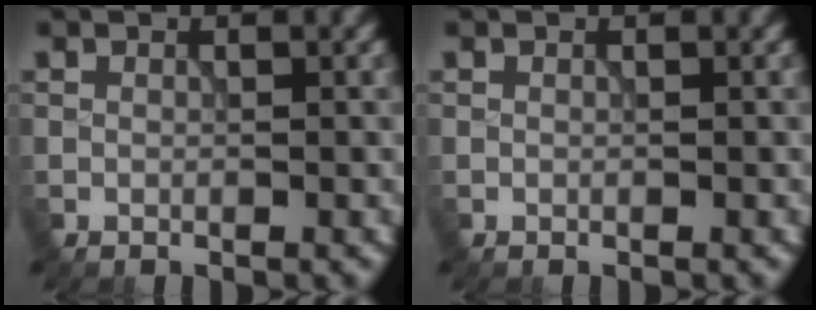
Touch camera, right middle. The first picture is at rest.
{"total": 0.0}